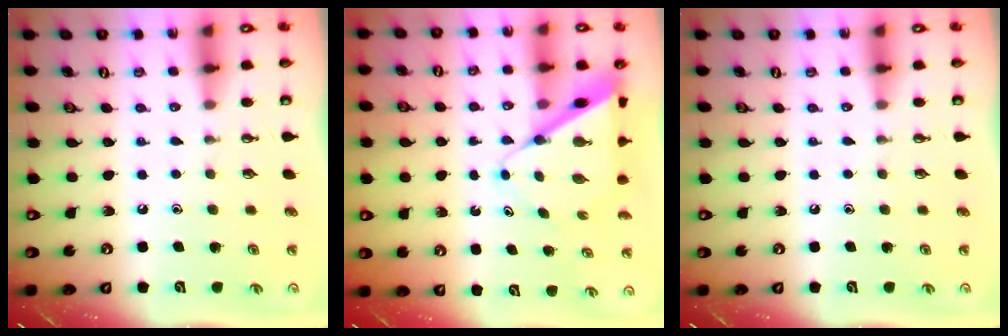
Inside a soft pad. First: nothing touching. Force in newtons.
{"total": 8.9, "press": 8.9, "slide": 0.5}
{"total": 0.0}